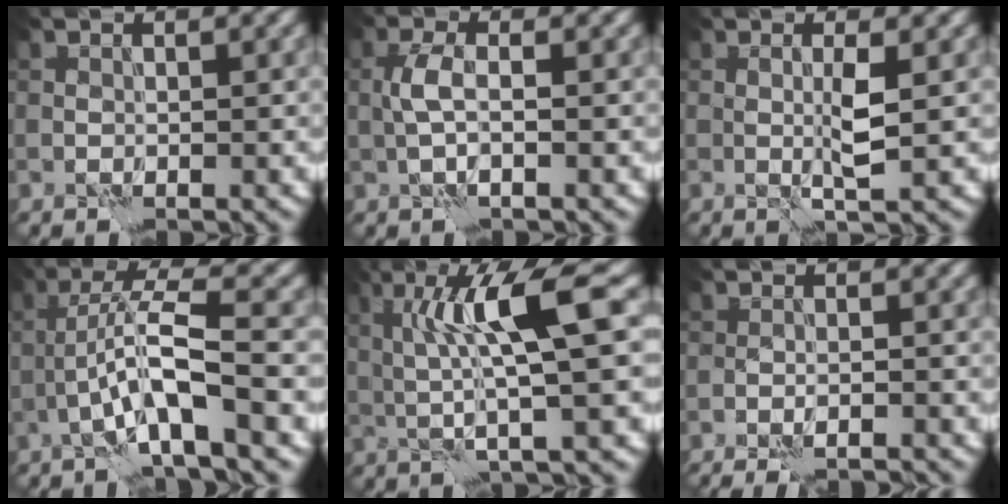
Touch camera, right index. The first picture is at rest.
{"total": 2.4, "force": [-0.1, 0.8, 2.3], "torque": [-0.053, 0.005, -0.005]}
{"total": 2.3, "force": [0.1, 0.1, 2.3], "torque": [-0.047, -0.002, 0.002]}
{"total": 5.9, "force": [-2.0, 0.6, 5.5], "torque": [-0.106, 0.019, -0.041]}
{"total": 7.6, "force": [1.5, 1.0, 7.4], "torque": [-0.130, 0.003, 0.031]}
{"total": 4.2, "force": [-3.6, 0.6, 1.9], "torque": [-0.025, 0.007, -0.048]}